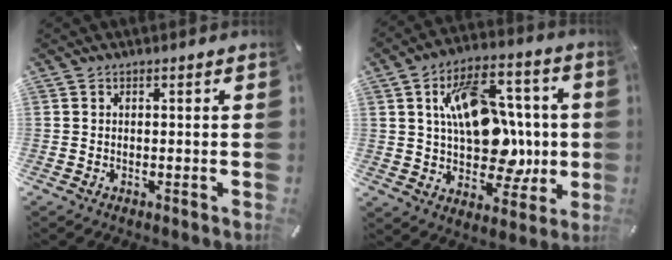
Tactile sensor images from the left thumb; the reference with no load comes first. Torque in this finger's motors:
{"motor_torque": [0.77, 1.23, 2.18, -0.35, 0.27]}